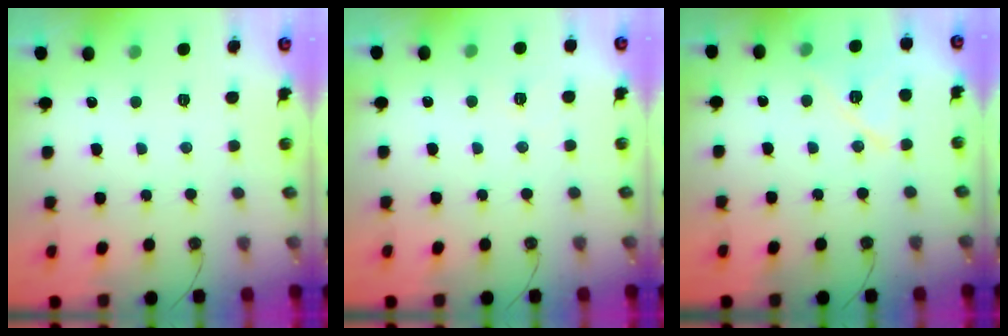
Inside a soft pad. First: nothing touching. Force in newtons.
{"total": 2.6, "press": 2.6, "slide": 0.4}
{"total": 12.1, "press": 11.7, "slide": 3.3}